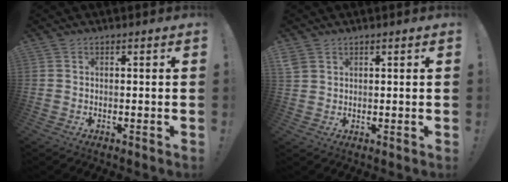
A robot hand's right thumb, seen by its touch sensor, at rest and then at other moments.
{"total": 3.3, "force": [2.1, 2.2, 1.2], "torque": [-0.022, -0.006, 0.043]}